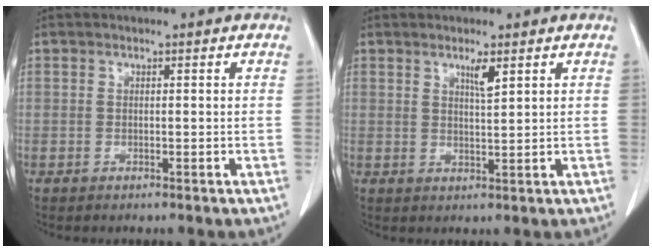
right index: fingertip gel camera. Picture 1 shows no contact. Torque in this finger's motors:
{"motor_torque": [0.26, 0.27, 0.00, 0.04]}